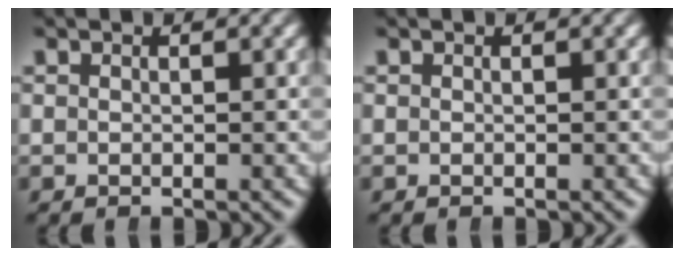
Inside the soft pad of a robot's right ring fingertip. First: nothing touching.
{"total": 0.0}